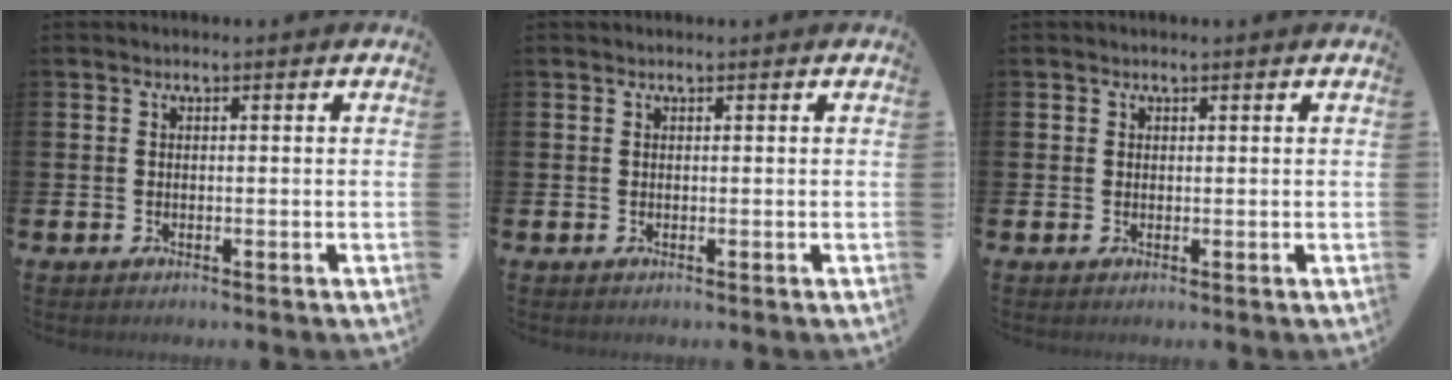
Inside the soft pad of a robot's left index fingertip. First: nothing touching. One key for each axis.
{"total": 0.0}
{"total": 0.7, "fx": 0.5, "fy": 0.5, "fz": 0.0, "tx": 0.009, "ty": 0.001, "tz": 0.006}